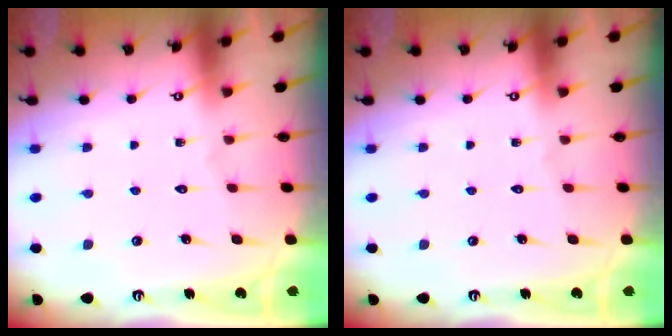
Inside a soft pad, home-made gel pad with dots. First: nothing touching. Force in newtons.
{"total": 0.0}